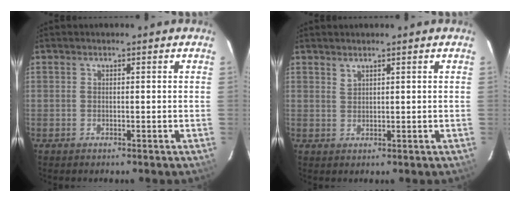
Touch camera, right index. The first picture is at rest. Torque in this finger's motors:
{"motor_torque": [-0.14, 0.06, -0.06, 0.00]}